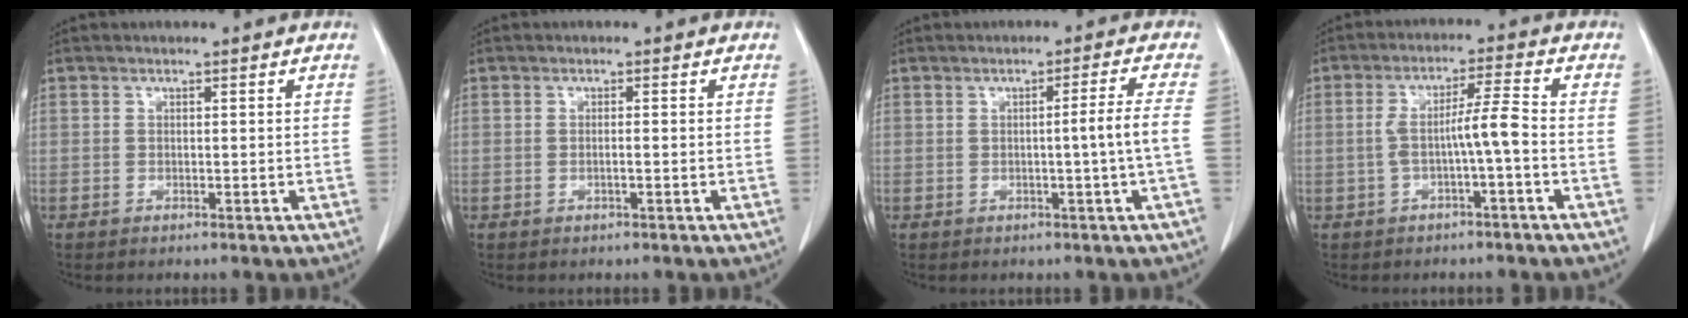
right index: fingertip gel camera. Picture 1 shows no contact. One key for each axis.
{"total": 1.1, "fx": -0.2, "fy": 0.3, "fz": 1.0, "tx": -0.024, "ty": 0.003, "tz": -0.002}
{"total": 4.6, "fx": -0.7, "fy": -1.0, "fz": 4.4, "tx": -0.065, "ty": 0.003, "tz": -0.009}
{"total": 5.8, "fx": -1.4, "fy": 0.2, "fz": 5.7, "tx": -0.109, "ty": 0.021, "tz": -0.019}